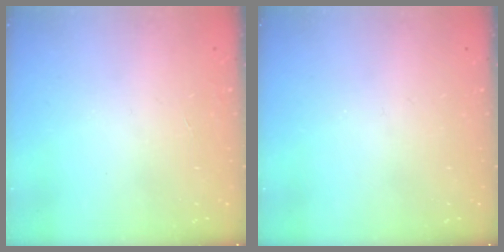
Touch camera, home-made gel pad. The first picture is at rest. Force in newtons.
{"total": 0.0}